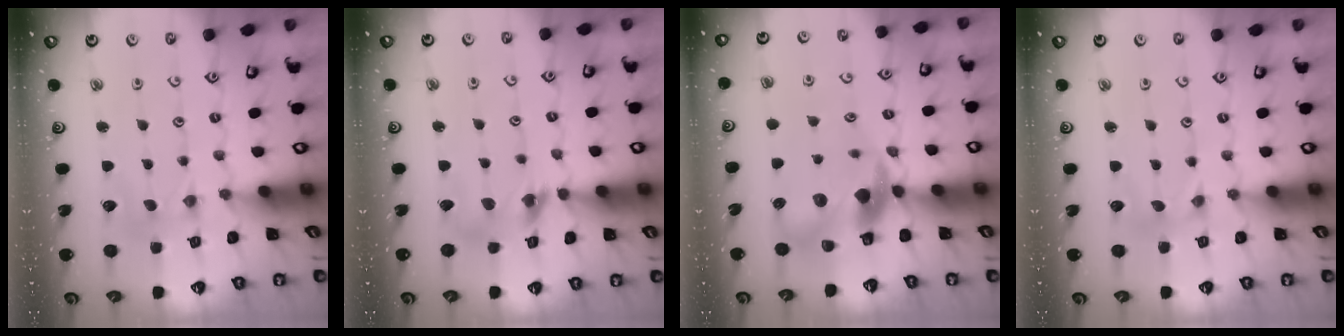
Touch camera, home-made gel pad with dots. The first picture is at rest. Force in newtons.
{"total": 10.2, "press": 10.1, "slide": 1.1}
{"total": 12.8, "press": 12.6, "slide": 2.1}
{"total": 0.0}